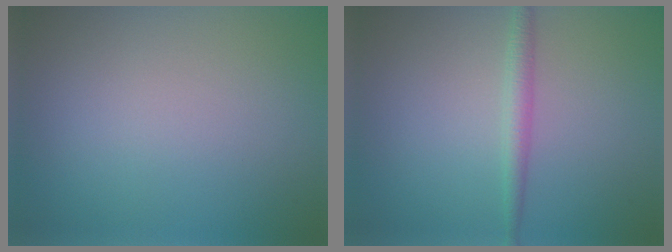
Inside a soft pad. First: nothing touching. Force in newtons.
{"total": 1.8, "press": 1.8, "slide": 0.0}